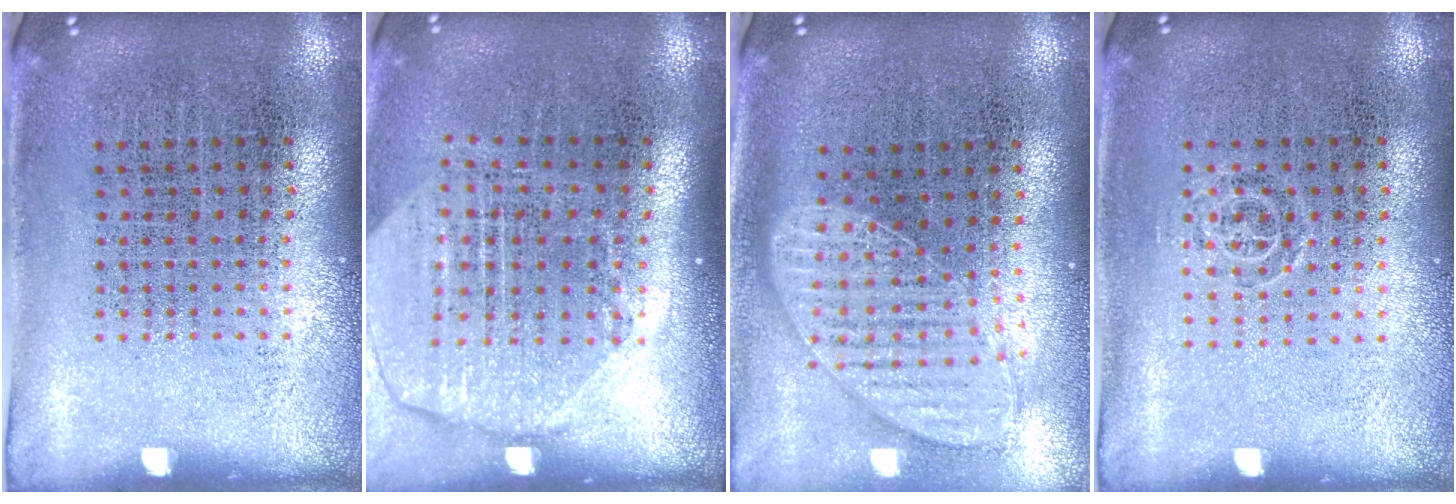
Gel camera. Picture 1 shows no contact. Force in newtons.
{"total": 1.9, "press": 1.7, "slide": 0.9}
{"total": 1.4, "press": 1.2, "slide": 0.7}
{"total": 0.7, "press": 0.5, "slide": 0.5}